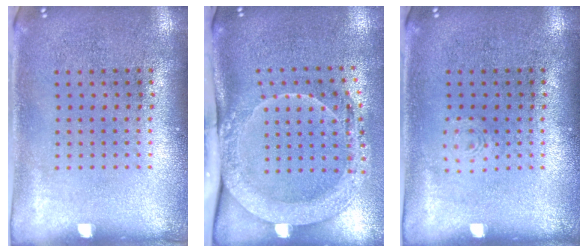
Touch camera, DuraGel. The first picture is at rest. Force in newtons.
{"total": 2.2, "press": 2.1, "slide": 0.7}
{"total": 0.7, "press": 0.7, "slide": 0.1}